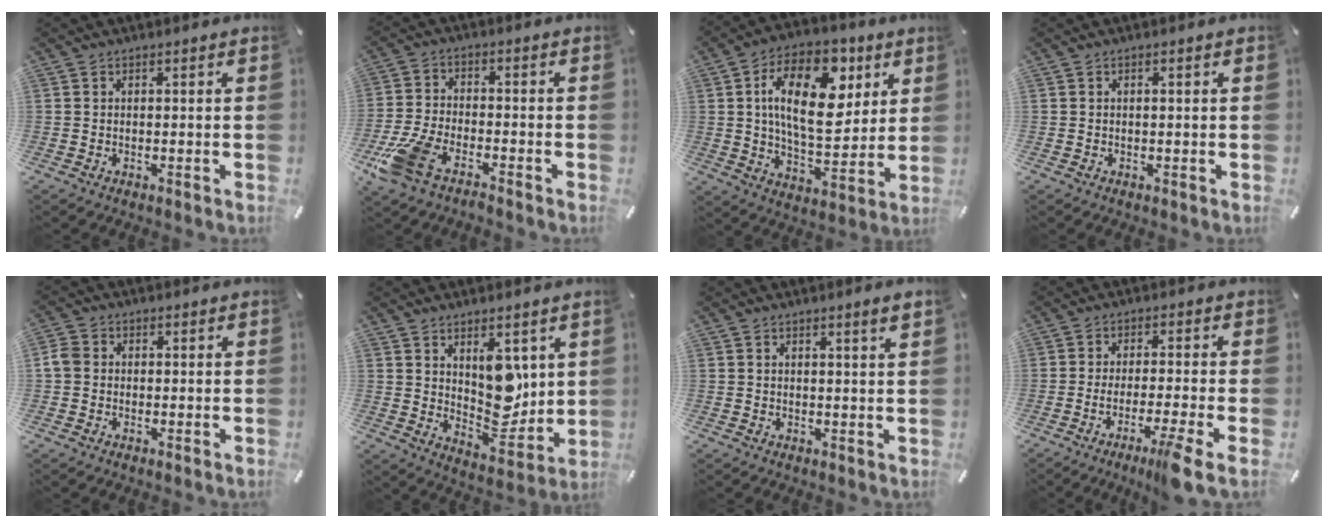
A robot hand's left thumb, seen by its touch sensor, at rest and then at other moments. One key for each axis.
{"total": 10.0, "fx": -6.8, "fy": 4.1, "fz": 6.0, "tx": -0.139, "ty": 0.018, "tz": -0.132}
{"total": 20.1, "fx": 6.1, "fy": 11.5, "fz": 15.2, "tx": -0.254, "ty": -0.007, "tz": 0.101}
{"total": 0.8, "fx": 0.1, "fy": 0.1, "fz": 0.8, "tx": -0.014, "ty": 0.000, "tz": 0.001}
{"total": 3.0, "fx": -0.4, "fy": 2.6, "fz": 1.5, "tx": -0.032, "ty": 0.007, "tz": -0.010}
{"total": 9.9, "fx": 4.0, "fy": 6.6, "fz": 6.3, "tx": -0.073, "ty": -0.042, "tz": 0.075}
{"total": 2.2, "fx": 1.3, "fy": 0.0, "fz": 1.8, "tx": -0.035, "ty": 0.000, "tz": 0.021}
{"total": 8.1, "fx": -4.1, "fy": 0.1, "fz": 7.0, "tx": -0.117, "ty": -0.002, "tz": -0.071}